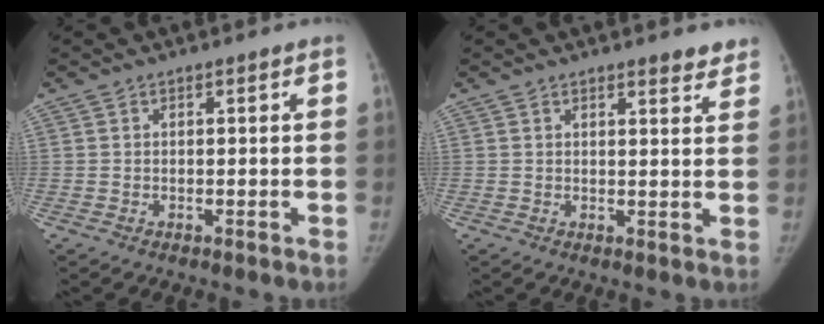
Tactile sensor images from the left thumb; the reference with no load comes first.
{"total": 3.7, "force": [3.0, 0.9, 2.0], "torque": [-0.010, -0.018, 0.036]}